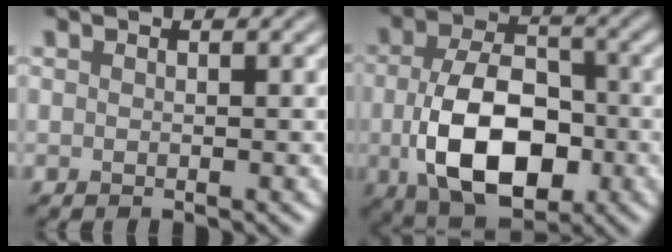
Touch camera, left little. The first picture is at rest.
{"total": 10.1, "force": [-1.9, 6.1, 7.8], "torque": [-0.157, -0.016, -0.025]}